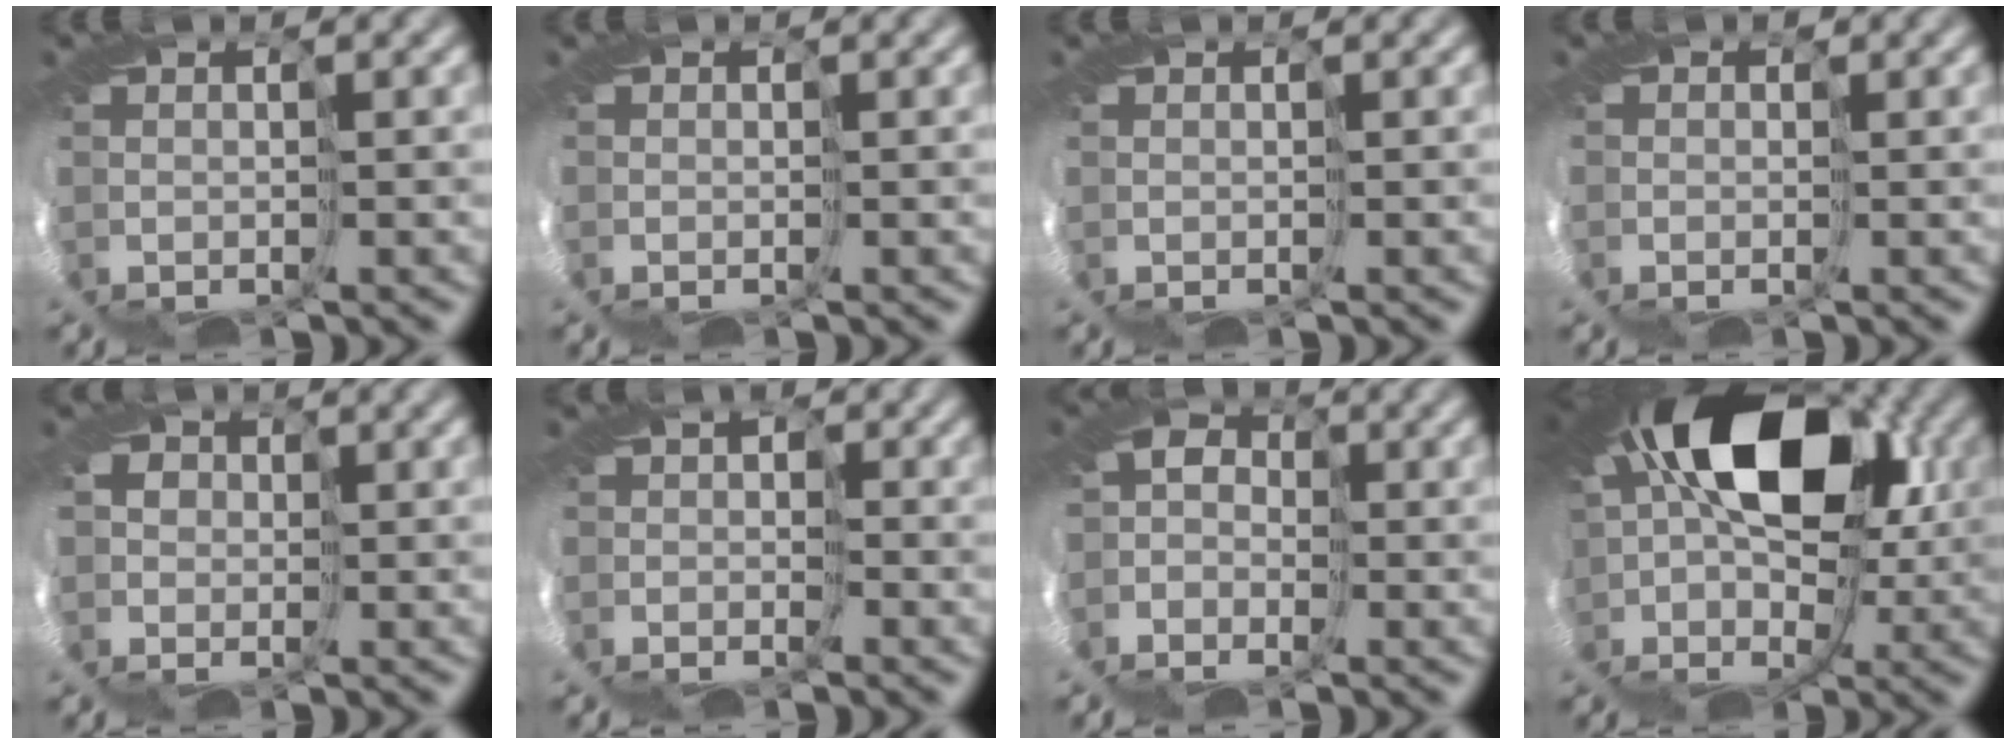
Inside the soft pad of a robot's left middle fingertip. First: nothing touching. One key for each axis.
{"total": 0.0}
{"total": 0.0}
{"total": 1.1, "fx": 0.1, "fy": 1.0, "fz": 0.5, "tx": -0.012, "ty": 0.008, "tz": -0.005}
{"total": 5.5, "fx": -0.5, "fy": 5.2, "fz": 1.7, "tx": -0.039, "ty": 0.007, "tz": -0.046}
{"total": 4.2, "fx": -0.7, "fy": 3.7, "fz": 1.9, "tx": -0.029, "ty": 0.005, "tz": -0.027}
{"total": 4.8, "fx": -2.4, "fy": 3.8, "fz": 1.5, "tx": -0.036, "ty": 0.000, "tz": -0.046}
{"total": 13.8, "fx": 4.0, "fy": 8.3, "fz": 10.2, "tx": -0.149, "ty": 0.018, "tz": 0.046}